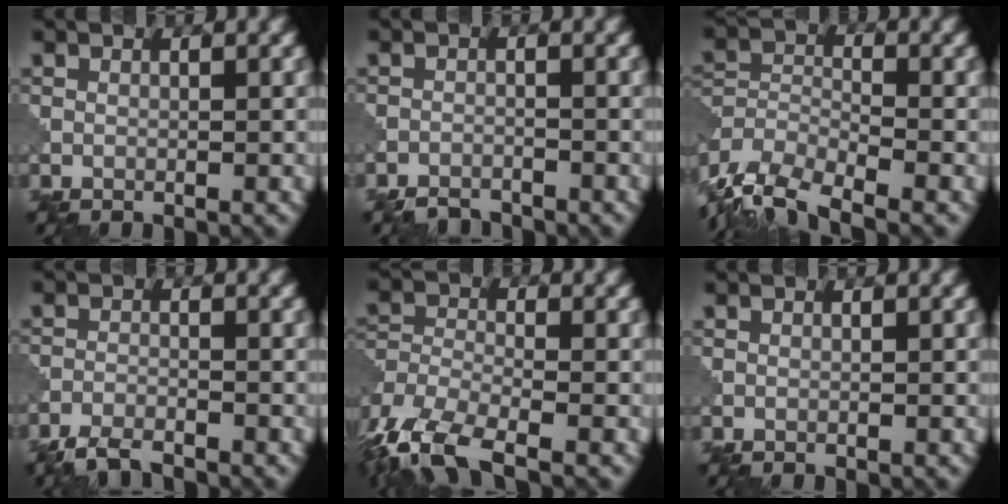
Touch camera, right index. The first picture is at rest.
{"total": 2.3, "force": [-2.1, 0.6, 0.4], "torque": [-0.004, -0.002, -0.043]}
{"total": 7.9, "force": [-6.3, 2.8, 3.9], "torque": [-0.067, -0.009, -0.122]}
{"total": 3.2, "force": [-2.9, 0.6, 1.2], "torque": [-0.026, -0.006, -0.064]}
{"total": 9.8, "force": [-6.7, 3.9, 5.9], "torque": [-0.129, -0.024, -0.133]}
{"total": 0.0}